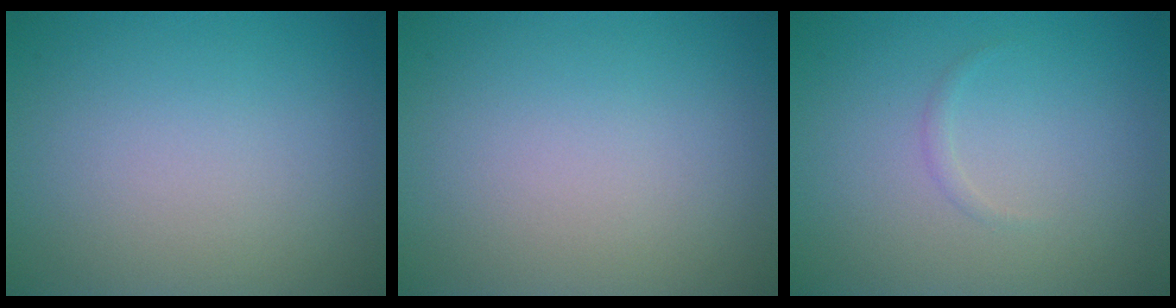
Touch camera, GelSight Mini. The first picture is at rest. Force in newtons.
{"total": 0.0}
{"total": 0.5, "press": 0.5, "slide": 0.0}